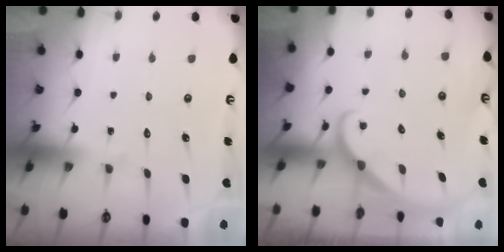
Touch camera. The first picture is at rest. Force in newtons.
{"total": 1.8, "press": 1.8, "slide": 0.1}